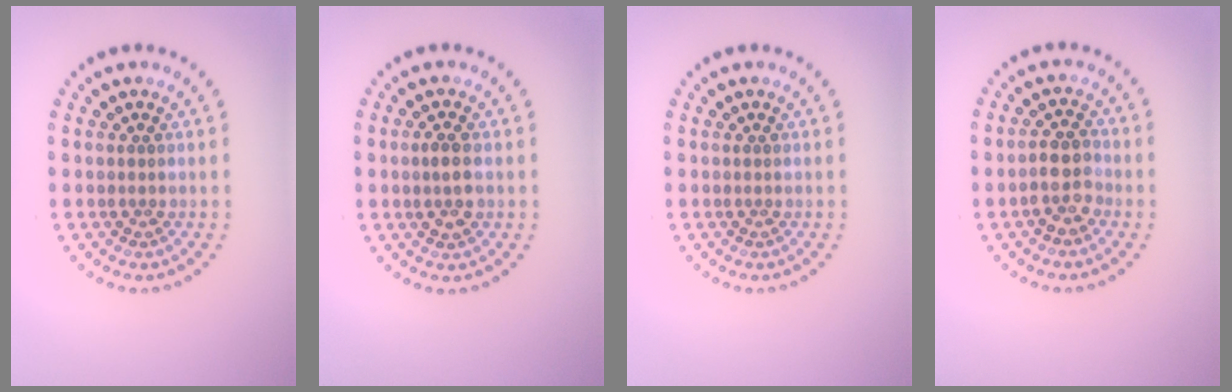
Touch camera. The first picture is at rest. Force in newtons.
{"total": 2.1, "press": 2.1, "slide": 0.2}
{"total": 0.0}
{"total": 2.6, "press": 2.4, "slide": 1.1}